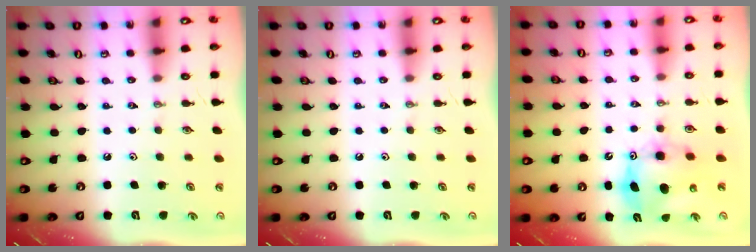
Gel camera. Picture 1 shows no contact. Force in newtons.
{"total": 0.0}
{"total": 10.6, "press": 10.5, "slide": 0.9}